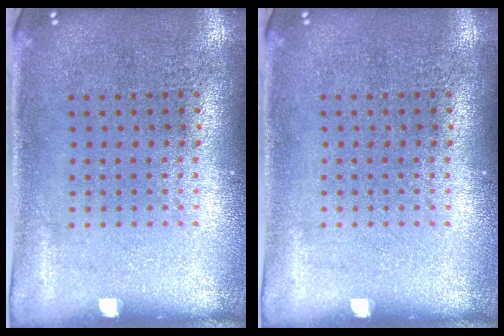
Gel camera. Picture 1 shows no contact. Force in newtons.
{"total": 0.0}